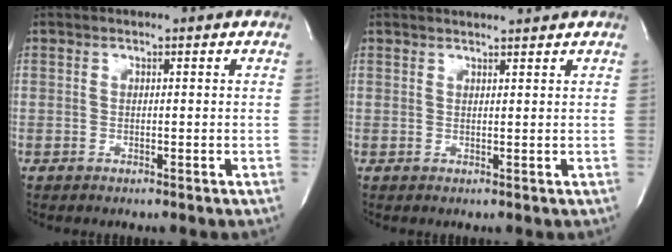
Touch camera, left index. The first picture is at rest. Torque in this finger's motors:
{"motor_torque": [0.27, -0.29, -0.01, 0.00]}